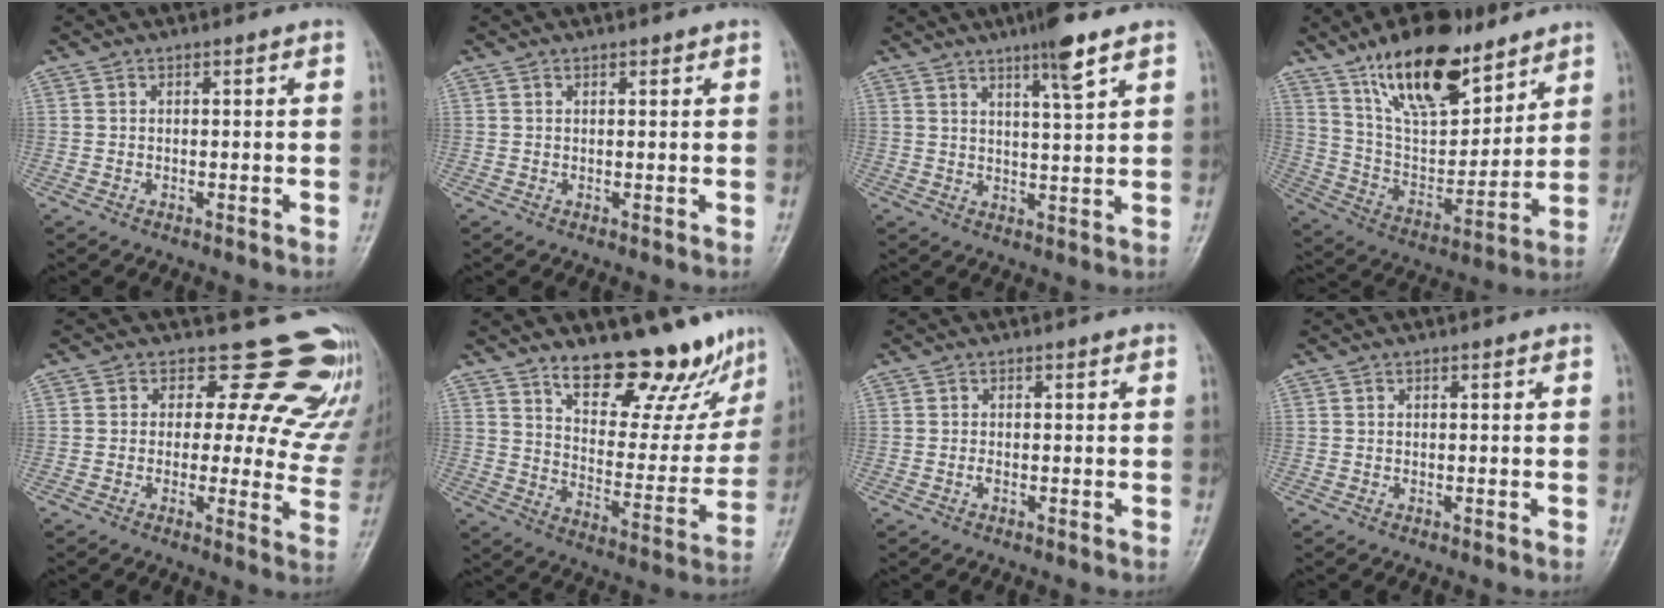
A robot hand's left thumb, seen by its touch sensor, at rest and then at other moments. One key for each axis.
{"total": 0.8, "fx": 0.6, "fy": 0.4, "fz": 0.3, "tx": 0.000, "ty": -0.003, "tz": 0.006}
{"total": 6.8, "fx": 4.4, "fy": 0.6, "fz": 5.2, "tx": -0.084, "ty": -0.024, "tz": 0.072}
{"total": 20.6, "fx": 13.6, "fy": 8.8, "fz": 12.7, "tx": -0.164, "ty": -0.070, "tz": 0.246}
{"total": 17.3, "fx": 14.6, "fy": 7.5, "fz": 5.2, "tx": 0.002, "ty": -0.098, "tz": 0.138}
{"total": 18.0, "fx": 14.4, "fy": 6.6, "fz": 8.4, "tx": -0.063, "ty": -0.111, "tz": 0.212}
{"total": 0.6, "fx": -0.2, "fy": 0.3, "fz": 0.5, "tx": -0.006, "ty": 0.000, "tz": -0.005}
{"total": 0.0}